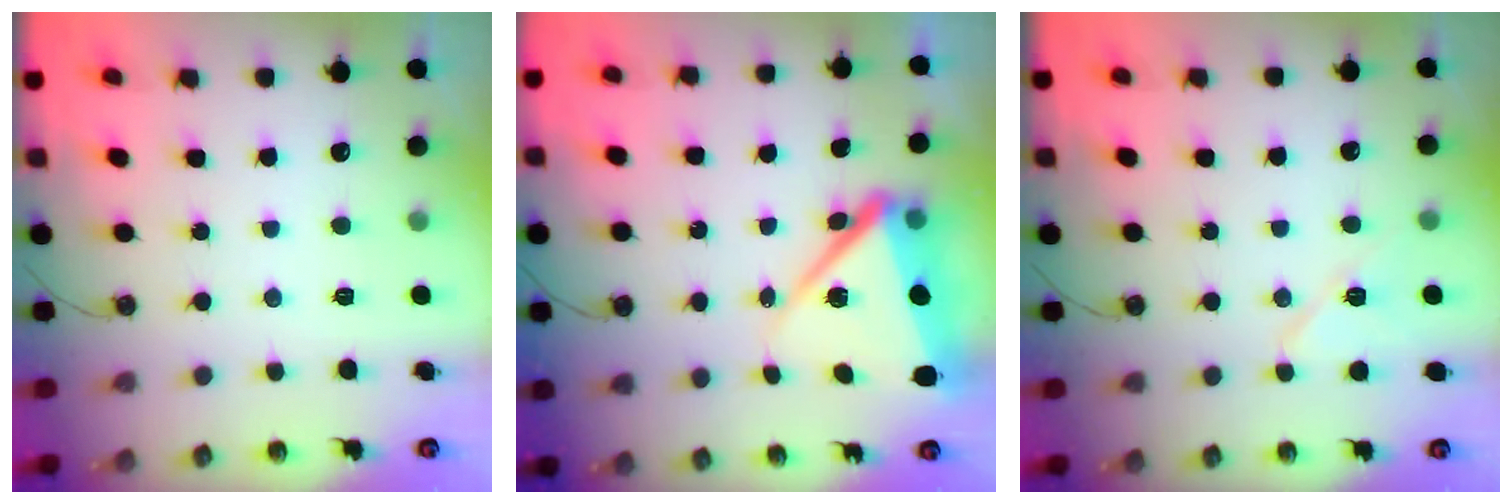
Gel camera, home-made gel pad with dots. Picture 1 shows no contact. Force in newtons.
{"total": 11.8, "press": 11.8, "slide": 1.2}
{"total": 8.1, "press": 8.0, "slide": 1.2}